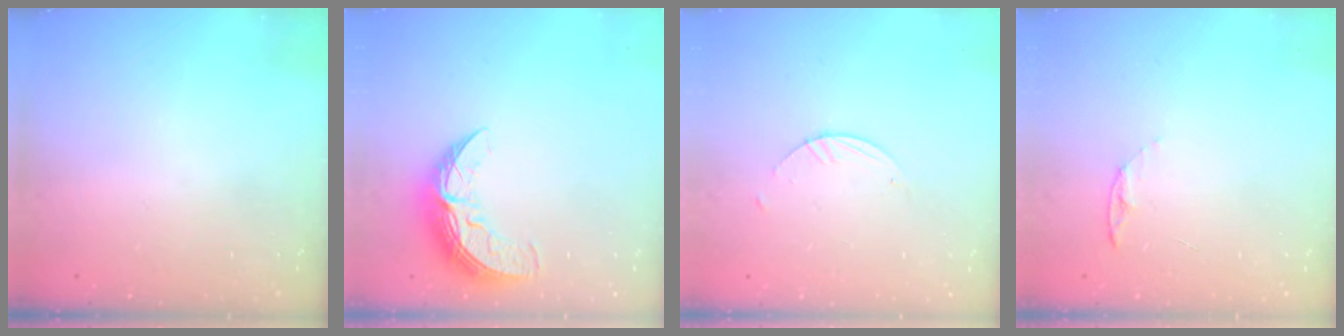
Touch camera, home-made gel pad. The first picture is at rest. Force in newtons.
{"total": 11.0, "press": 11.0, "slide": 0.4}
{"total": 1.8, "press": 1.8, "slide": 0.1}
{"total": 4.9, "press": 4.9, "slide": 0.6}